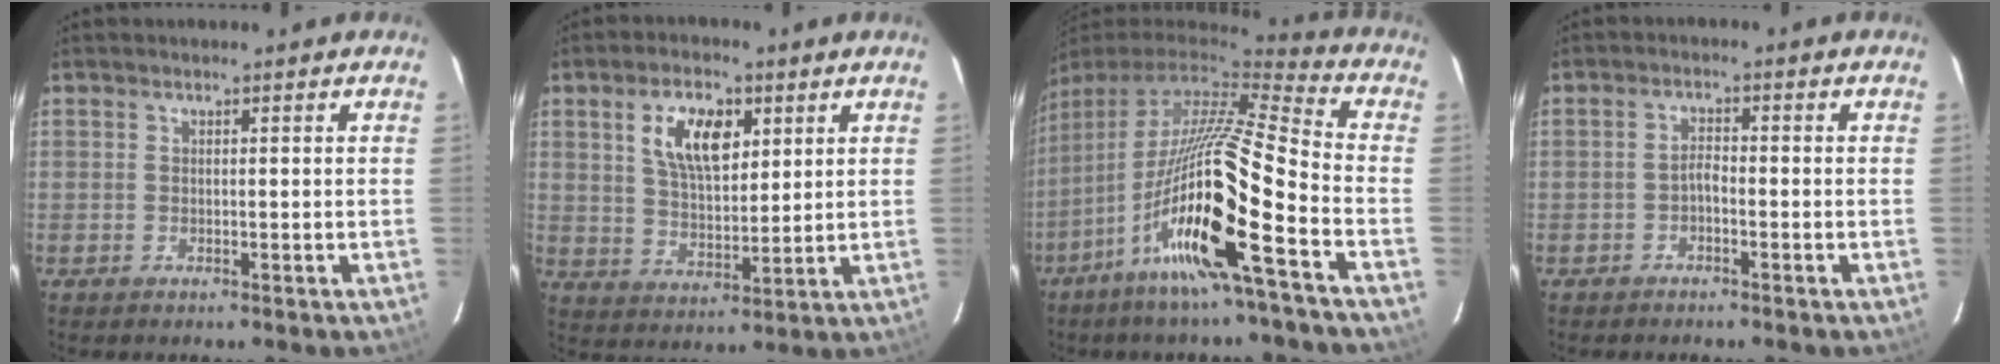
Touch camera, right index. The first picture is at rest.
{"total": 10.1, "force": [4.1, 5.1, 7.6], "torque": [-0.142, 0.013, 0.078]}
{"total": 18.0, "force": [-7.7, -0.5, 16.3], "torque": [-0.275, -0.036, -0.149]}
{"total": 1.6, "force": [-1.2, 0.4, 1.0], "torque": [-0.019, 0.006, -0.021]}